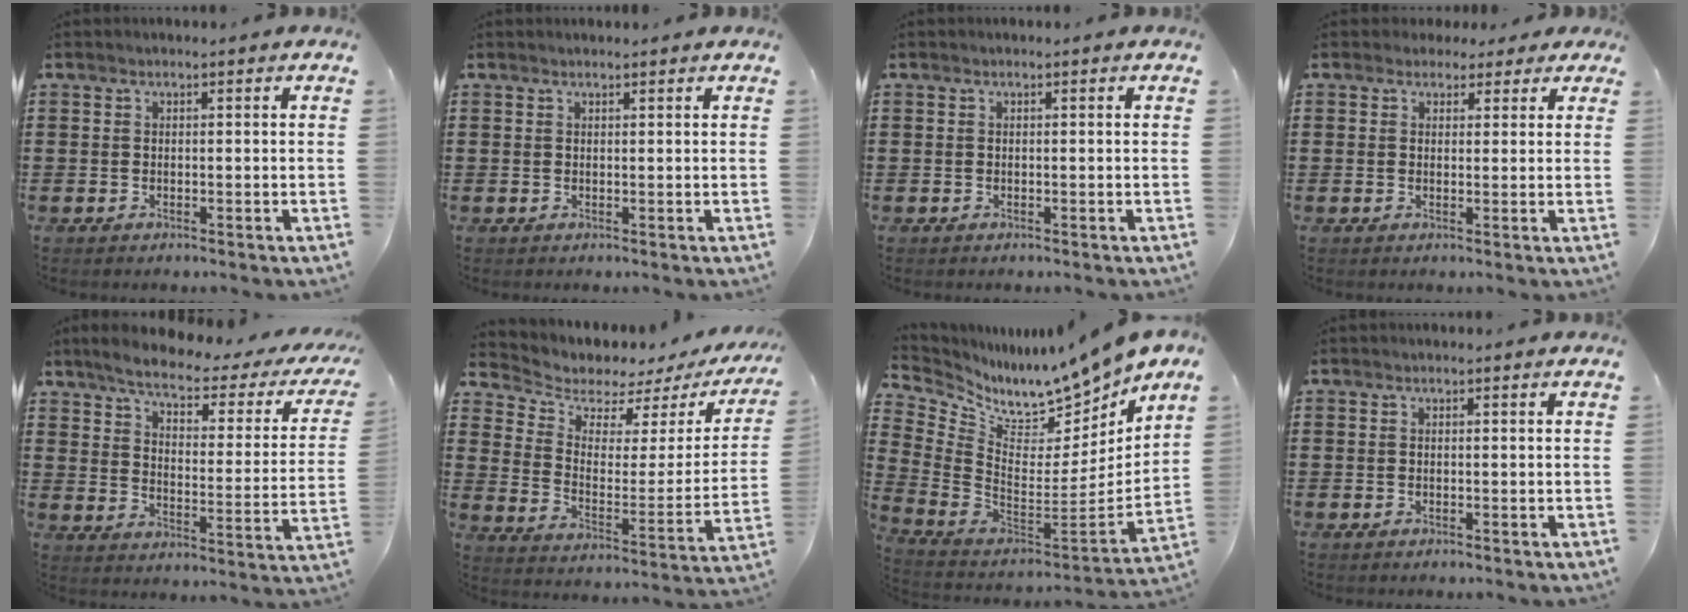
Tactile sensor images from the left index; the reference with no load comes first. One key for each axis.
{"total": 0.7, "fx": 0.6, "fy": 0.2, "fz": -0.1, "tx": 0.000, "ty": 0.001, "tz": 0.013}
{"total": 0.0}
{"total": 2.5, "fx": 1.7, "fy": 1.8, "fz": 0.5, "tx": -0.012, "ty": 0.008, "tz": 0.029}
{"total": 4.7, "fx": 3.5, "fy": 0.8, "fz": 3.1, "tx": -0.079, "ty": -0.023, "tz": 0.051}
{"total": 4.2, "fx": 3.8, "fy": 1.7, "fz": 0.3, "tx": -0.038, "ty": -0.035, "tz": 0.060}
{"total": 9.6, "fx": 9.1, "fy": 1.8, "fz": 2.4, "tx": -0.081, "ty": -0.087, "tz": 0.151}
{"total": 0.0}